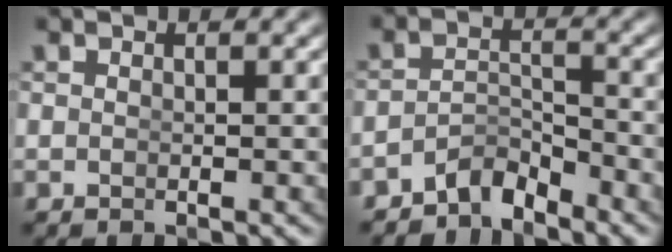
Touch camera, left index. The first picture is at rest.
{"total": 3.6, "force": [-3.3, 1.2, 0.9], "torque": [-0.013, -0.011, -0.054]}